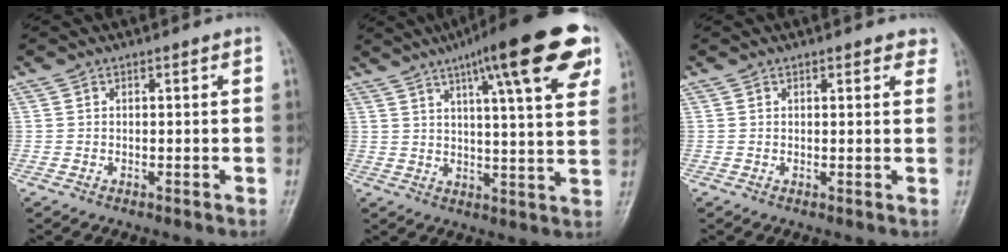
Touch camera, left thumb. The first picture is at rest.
{"total": 20.0, "force": [10.4, 4.0, 16.5], "torque": [-0.219, -0.016, 0.142]}
{"total": 2.7, "force": [2.0, 1.2, 1.5], "torque": [0.004, -0.003, 0.018]}